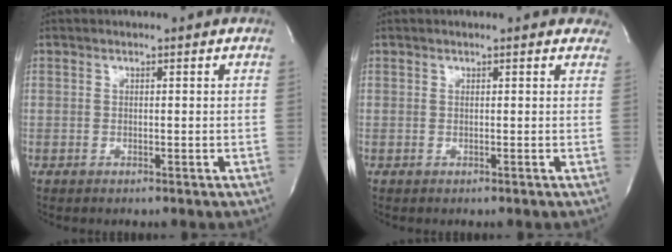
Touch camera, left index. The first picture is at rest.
{"total": 4.1, "force": [3.6, 0.9, 1.9], "torque": [-0.023, 0.007, 0.024]}